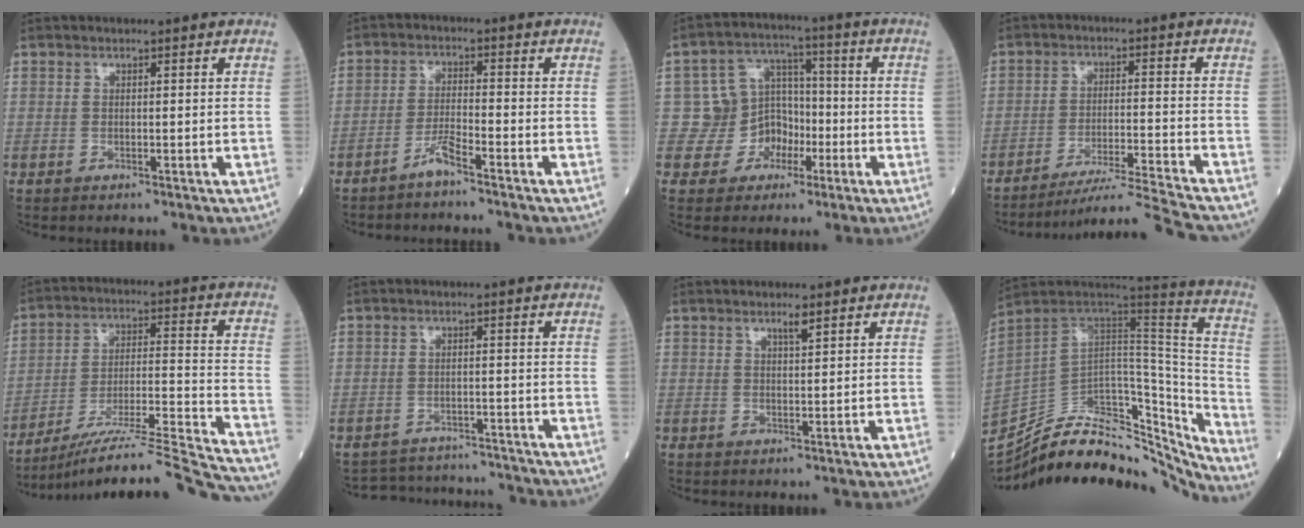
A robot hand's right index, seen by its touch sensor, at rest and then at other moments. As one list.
[{"total": 3.3, "force": [-2.7, -0.2, 1.9], "torque": [-0.040, -0.002, -0.054]}, {"total": 7.5, "force": [-2.3, 7.1, 0.9], "torque": [0.007, 0.028, -0.032]}, {"total": 11.3, "force": [-10.6, -2.7, 2.9], "torque": [-0.038, -0.003, -0.177]}, {"total": 20.3, "force": [-18.6, -0.9, 8.2], "torque": [-0.104, 0.003, -0.289]}, {"total": 9.1, "force": [-8.9, 1.9, -0.1], "torque": [0.004, 0.020, -0.119]}, {"total": 1.6, "force": [1.0, 0.0, 1.2], "torque": [-0.022, -0.001, 0.019]}, {"total": 35.5, "force": [-29.7, 12.0, 15.3], "torque": [-0.261, -0.007, -0.425]}]